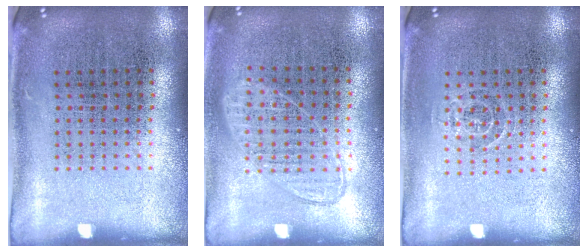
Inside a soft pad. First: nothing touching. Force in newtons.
{"total": 1.0, "press": 0.9, "slide": 0.4}
{"total": 0.8, "press": 0.5, "slide": 0.6}